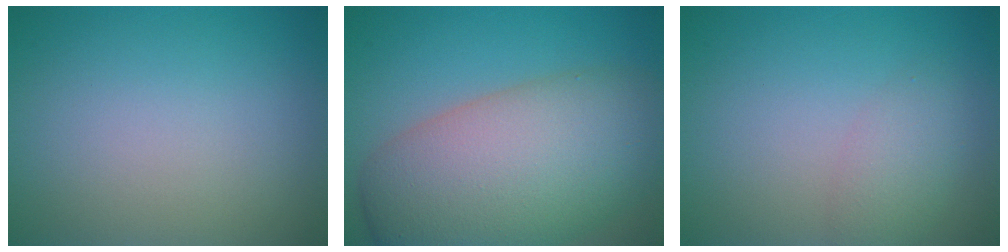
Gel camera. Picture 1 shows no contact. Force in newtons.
{"total": 12.2, "press": 12.1, "slide": 0.6}
{"total": 2.1, "press": 2.1, "slide": 0.1}